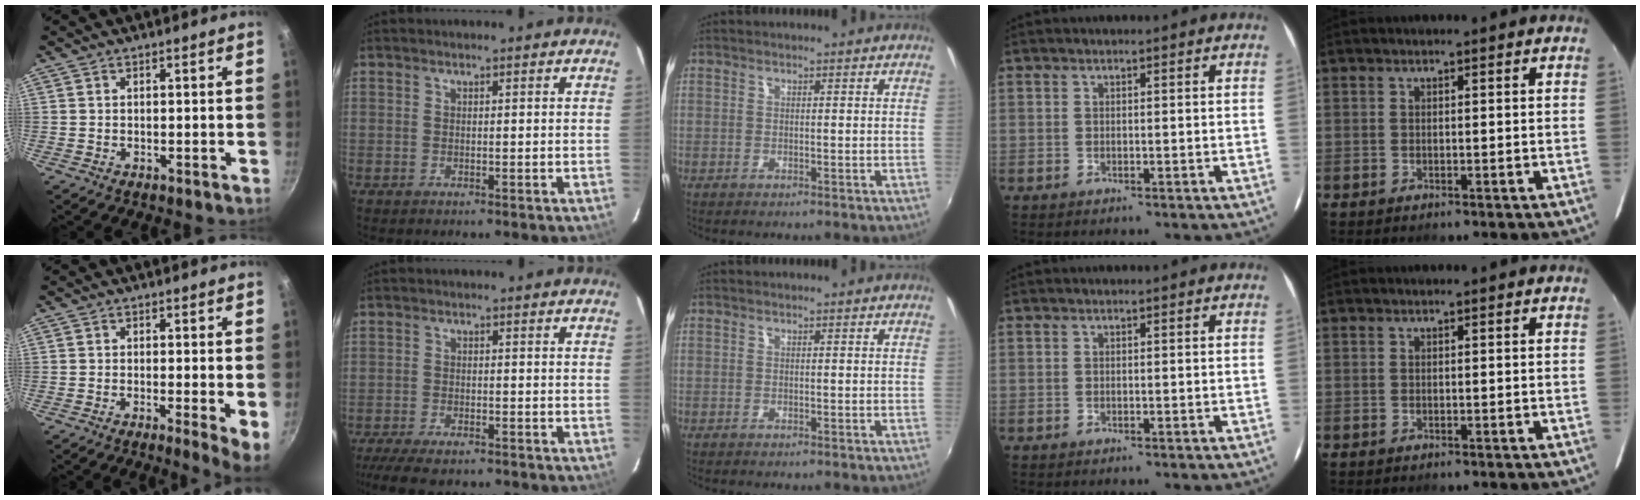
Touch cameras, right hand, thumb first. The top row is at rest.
{"thumb": {"total": 4.8, "force": [-0.6, 0.7, 4.7], "torque": [-0.058, -0.012, -0.009]}, "index": {"total": 9.7, "force": [-8.3, 2.3, 4.6], "torque": [-0.112, -0.029, -0.139]}}